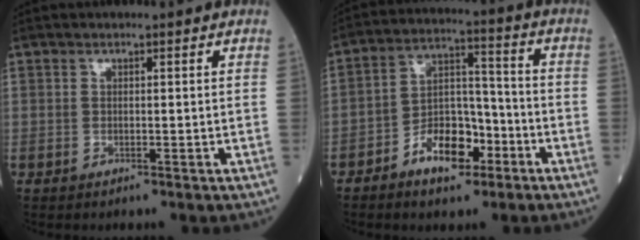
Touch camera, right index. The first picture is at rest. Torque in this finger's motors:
{"motor_torque": [0.29, -0.25, 0.18, 0.04]}